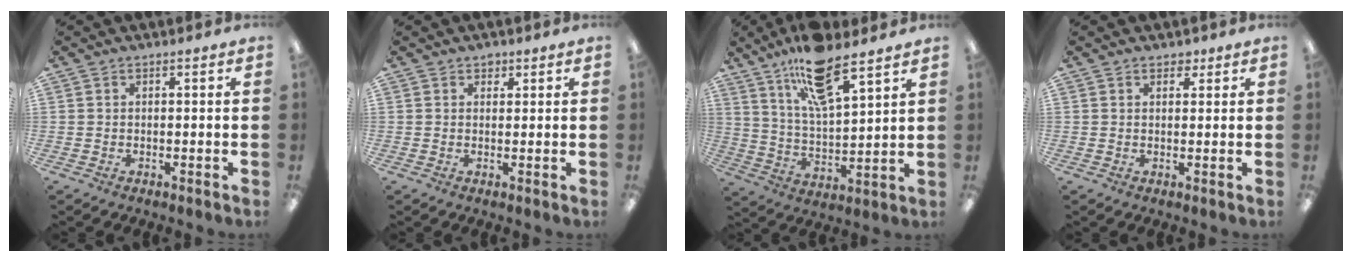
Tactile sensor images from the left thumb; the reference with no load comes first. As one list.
[{"total": 1.7, "force": [1.3, 1.0, 0.3], "torque": [0.010, -0.006, 0.021]}, {"total": 15.3, "force": [10.9, 4.6, 9.6], "torque": [-0.165, -0.047, 0.184]}, {"total": 2.3, "force": [1.6, 1.3, 1.0], "torque": [-0.006, -0.004, 0.026]}]